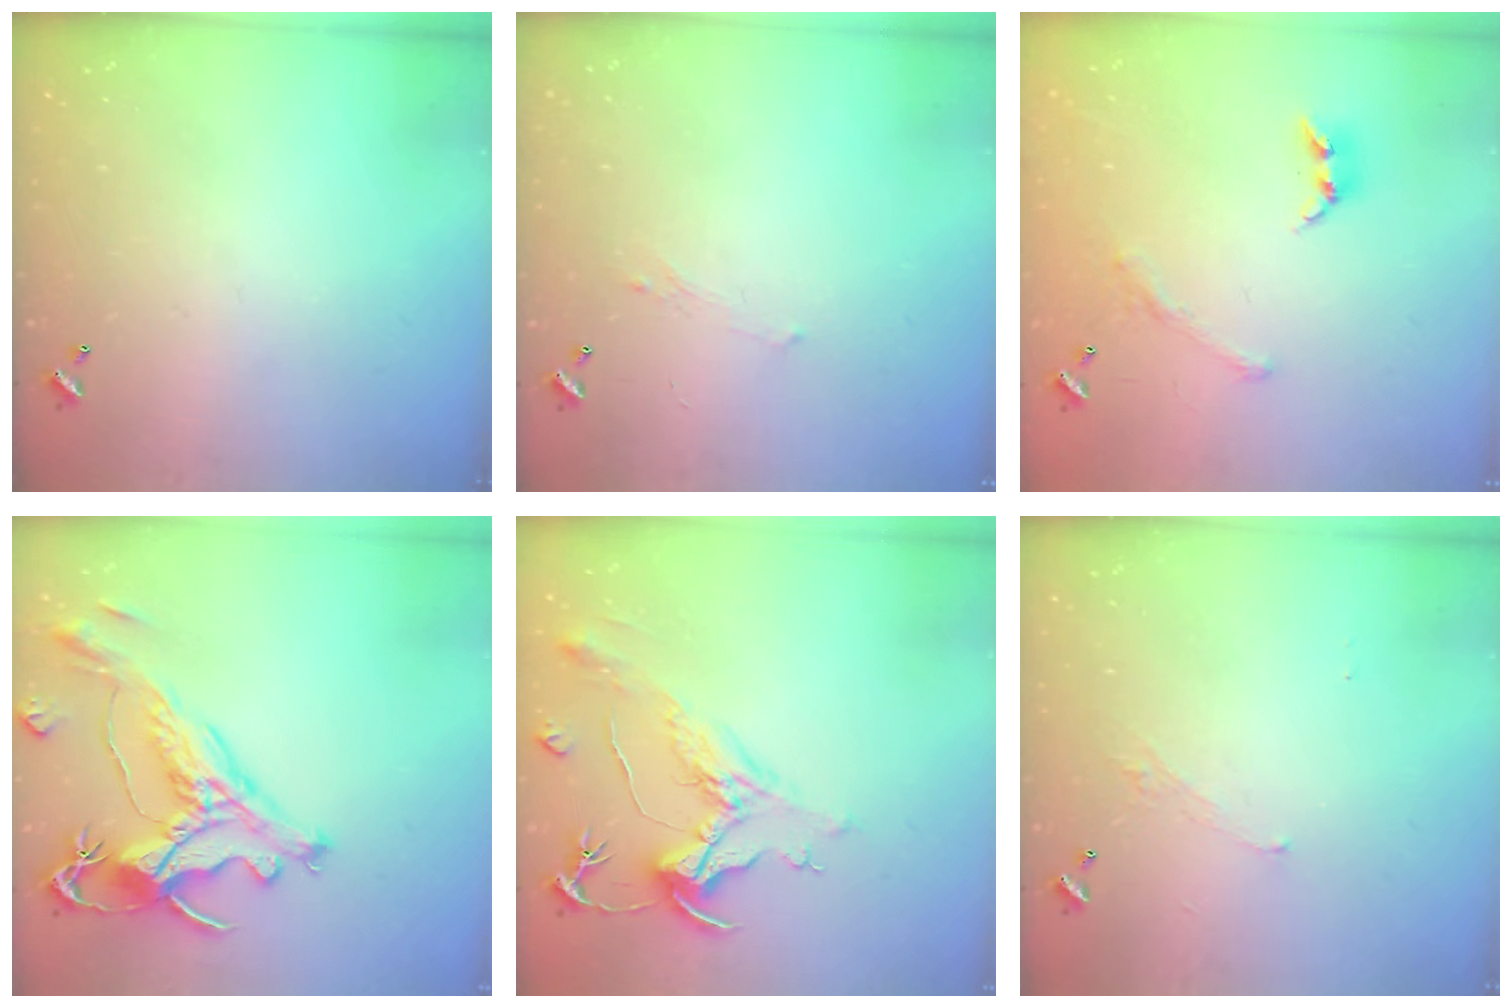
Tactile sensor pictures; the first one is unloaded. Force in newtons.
{"total": 0.8, "press": 0.6, "slide": 0.6}
{"total": 1.6, "press": 1.1, "slide": 1.1}
{"total": 2.1, "press": 1.6, "slide": 1.3}
{"total": 2.2, "press": 1.7, "slide": 1.3}
{"total": 3.5, "press": 3.5, "slide": 0.3}